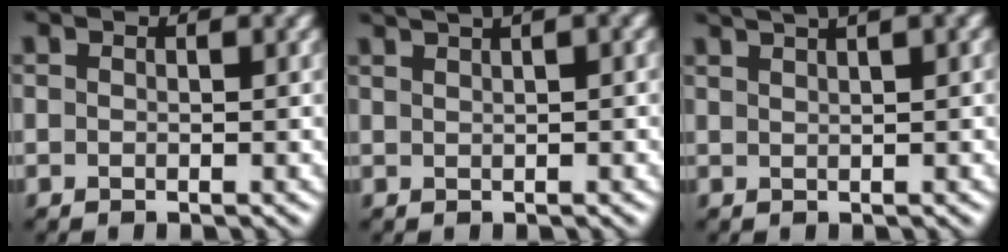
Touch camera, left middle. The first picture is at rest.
{"total": 4.8, "force": [3.3, 1.5, 3.1], "torque": [-0.052, 0.031, 0.043]}
{"total": 4.7, "force": [3.6, 0.8, 2.9], "torque": [-0.049, 0.026, 0.047]}